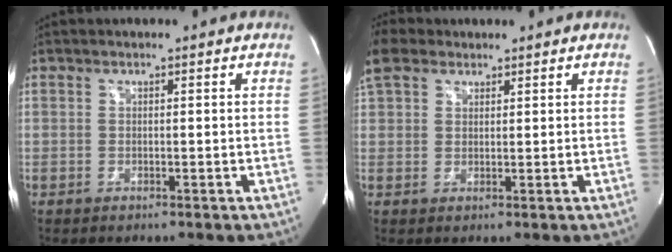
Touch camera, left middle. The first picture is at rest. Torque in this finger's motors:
{"motor_torque": [0.44, -0.28, 1.05, 0.21]}